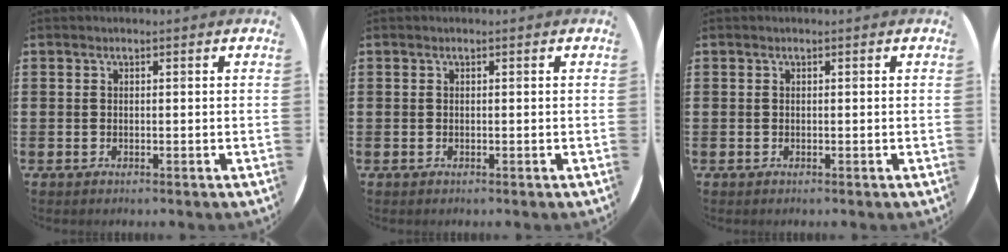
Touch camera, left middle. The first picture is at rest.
{"total": 0.0}
{"total": 0.0}